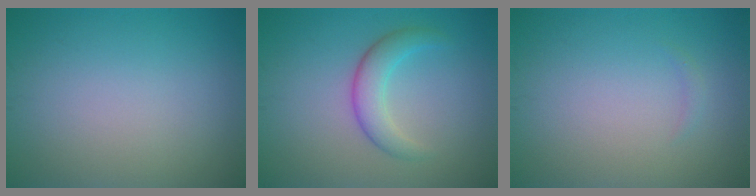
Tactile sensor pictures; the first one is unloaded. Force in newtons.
{"total": 3.1, "press": 3.1, "slide": 0.1}
{"total": 0.5, "press": 0.5, "slide": 0.1}